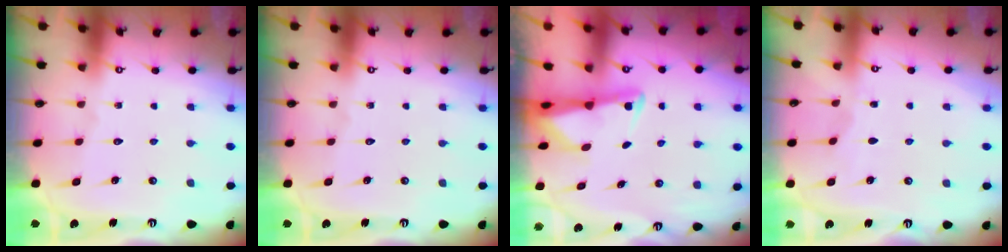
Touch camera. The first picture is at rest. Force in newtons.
{"total": 0.0}
{"total": 2.4, "press": 2.4, "slide": 0.5}
{"total": 2.4, "press": 2.4, "slide": 0.3}